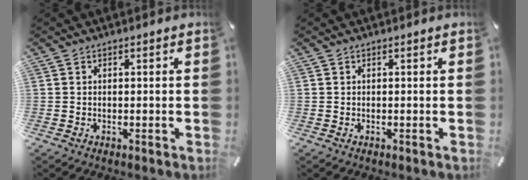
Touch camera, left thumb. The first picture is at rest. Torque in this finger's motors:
{"motor_torque": [0.00, 0.00, 0.00, 0.00, 0.00]}